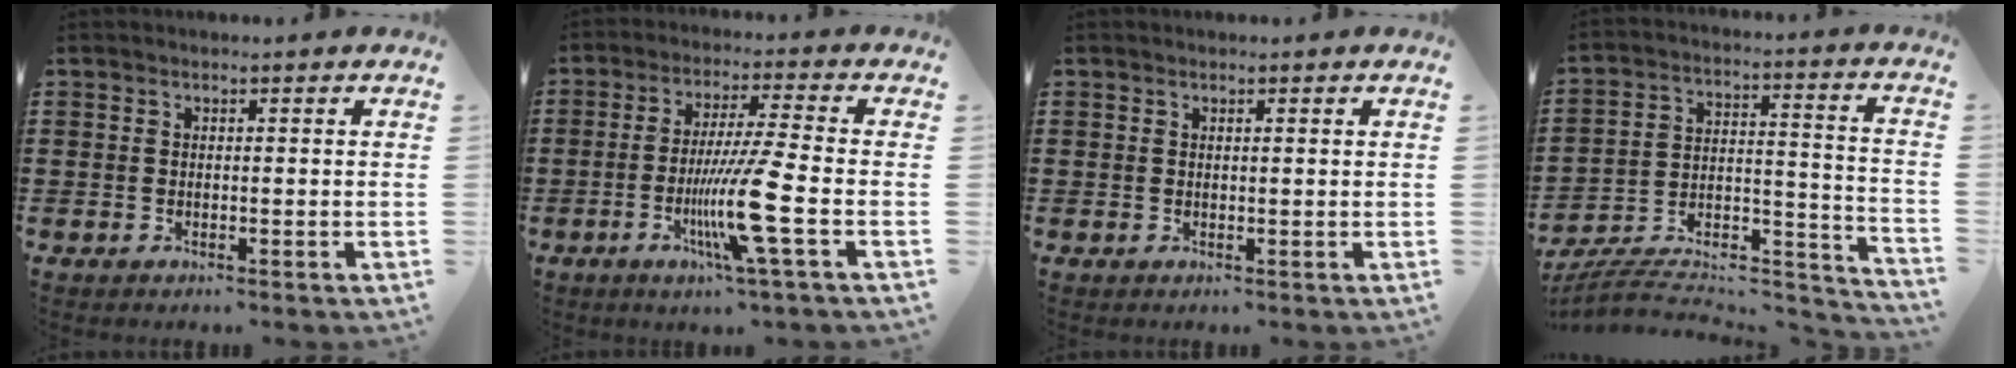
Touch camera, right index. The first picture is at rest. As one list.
[{"total": 11.5, "force": [-3.5, 0.0, 11.0], "torque": [-0.216, -0.021, -0.071]}, {"total": 0.5, "force": [0.3, 0.0, 0.5], "torque": [-0.009, 0.000, 0.005]}, {"total": 8.5, "force": [-7.5, 2.5, 3.2], "torque": [-0.049, 0.008, -0.145]}]